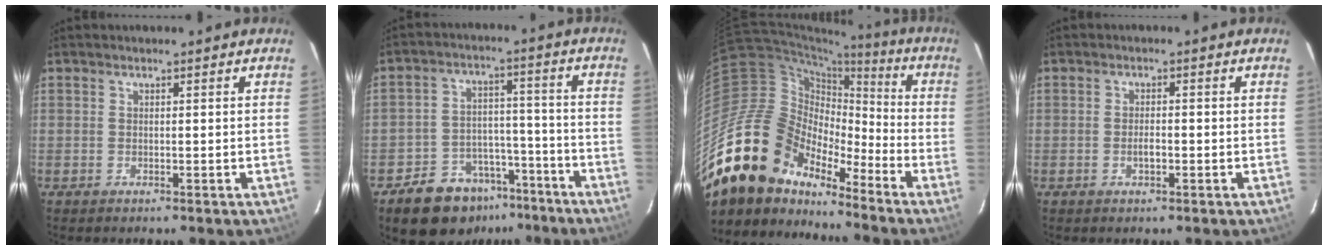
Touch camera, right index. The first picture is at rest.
{"total": 12.4, "force": [-8.6, 8.1, 3.7], "torque": [-0.075, 0.041, -0.114]}
{"total": 21.4, "force": [-16.4, 11.1, 8.2], "torque": [-0.160, 0.021, -0.302]}
{"total": 1.9, "force": [-0.7, 0.7, 1.6], "torque": [-0.030, 0.000, -0.013]}